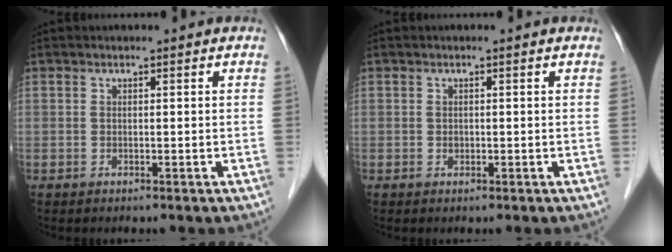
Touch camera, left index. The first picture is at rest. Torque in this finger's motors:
{"motor_torque": [0.01, 0.01, 0.02, 0.00]}